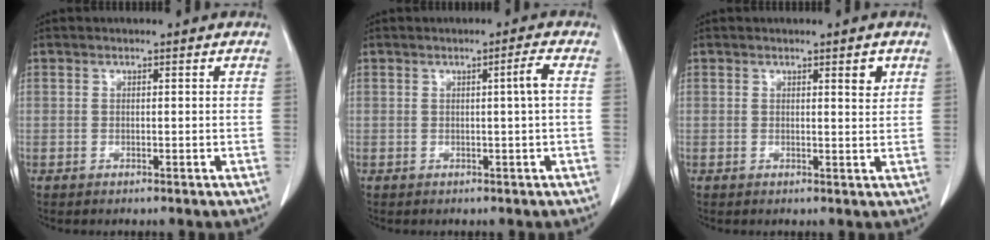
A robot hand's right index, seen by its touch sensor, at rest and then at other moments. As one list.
[{"total": 2.1, "force": [0.2, -0.7, 1.9], "torque": [-0.032, 0.000, 0.005]}, {"total": 2.0, "force": [1.2, 0.3, 1.7], "torque": [-0.023, -0.006, 0.015]}]